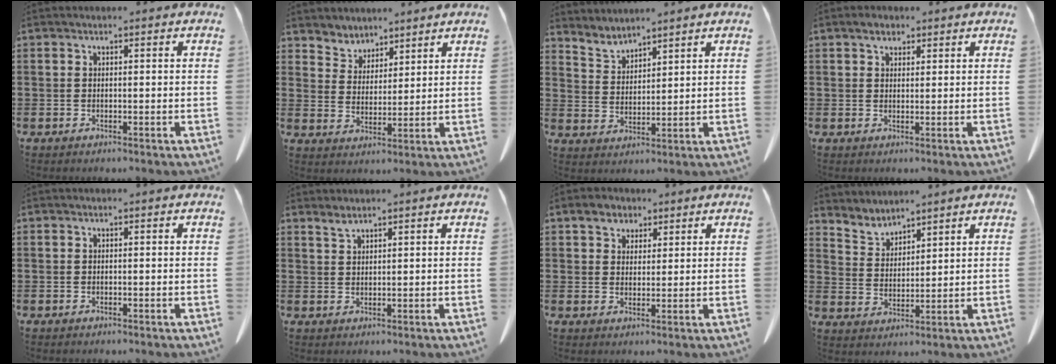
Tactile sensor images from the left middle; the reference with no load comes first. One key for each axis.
{"total": 4.1, "fx": 3.8, "fy": 1.5, "fz": -0.7, "tx": -0.007, "ty": -0.016, "tz": 0.071}
{"total": 3.4, "fx": 3.3, "fy": 0.4, "fz": 0.2, "tx": -0.018, "ty": -0.018, "tz": 0.062}
{"total": 2.2, "fx": 1.7, "fy": 1.1, "fz": 0.9, "tx": -0.014, "ty": 0.001, "tz": 0.032}
{"total": 0.0}
{"total": 1.7, "fx": 1.5, "fy": 0.1, "fz": 0.7, "tx": -0.017, "ty": -0.003, "tz": 0.030}
{"total": 3.6, "fx": 2.6, "fy": 2.3, "fz": 1.1, "tx": -0.025, "ty": 0.007, "tz": 0.048}
{"total": 3.6, "fx": 3.5, "fy": 0.8, "fz": 0.1, "tx": -0.017, "ty": -0.016, "tz": 0.065}